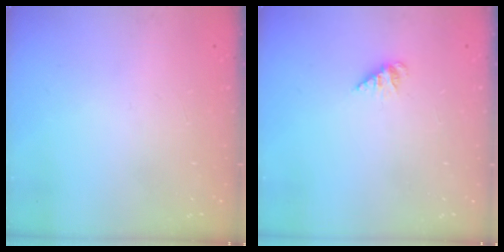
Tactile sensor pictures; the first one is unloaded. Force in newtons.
{"total": 1.2, "press": 1.2, "slide": 0.1}